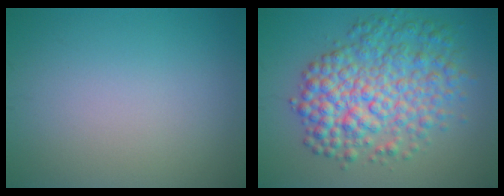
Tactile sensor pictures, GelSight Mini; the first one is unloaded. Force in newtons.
{"total": 8.1, "press": 8.1, "slide": 0.1}